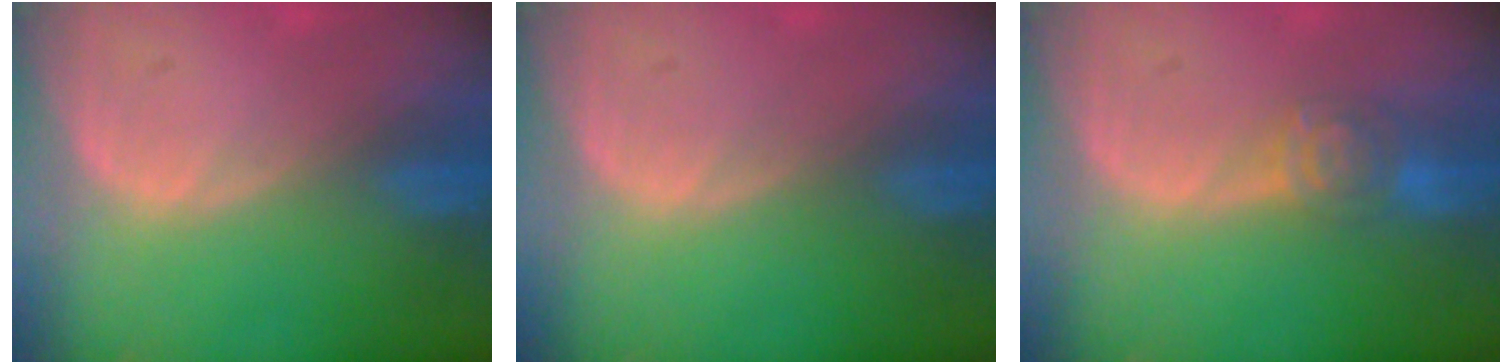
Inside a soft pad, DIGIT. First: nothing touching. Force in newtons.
{"total": 0.0}
{"total": 4.6, "press": 4.3, "slide": 1.7}